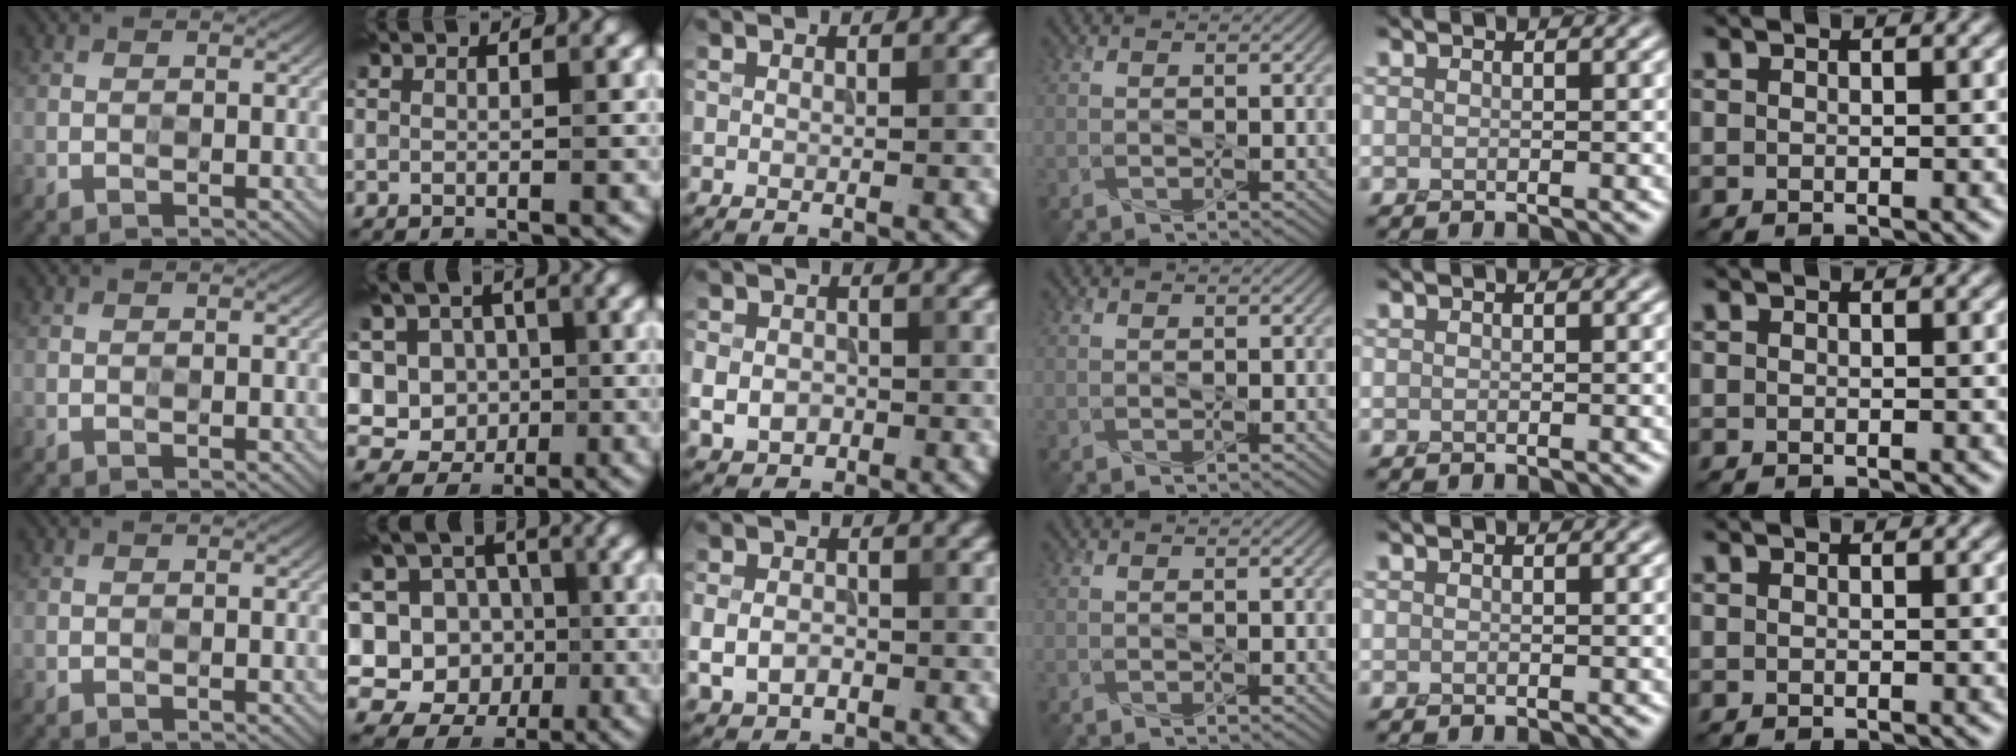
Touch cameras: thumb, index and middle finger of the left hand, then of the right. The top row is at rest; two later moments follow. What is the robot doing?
{"motion": "press", "object": "gel pad"}